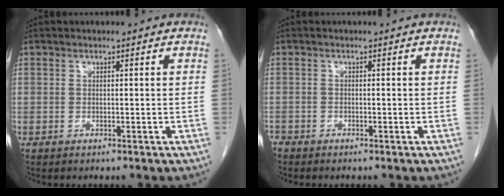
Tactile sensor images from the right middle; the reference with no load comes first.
{"total": 1.0, "force": [-1.0, 0.3, 0.2], "torque": [0.002, 0.000, -0.018]}